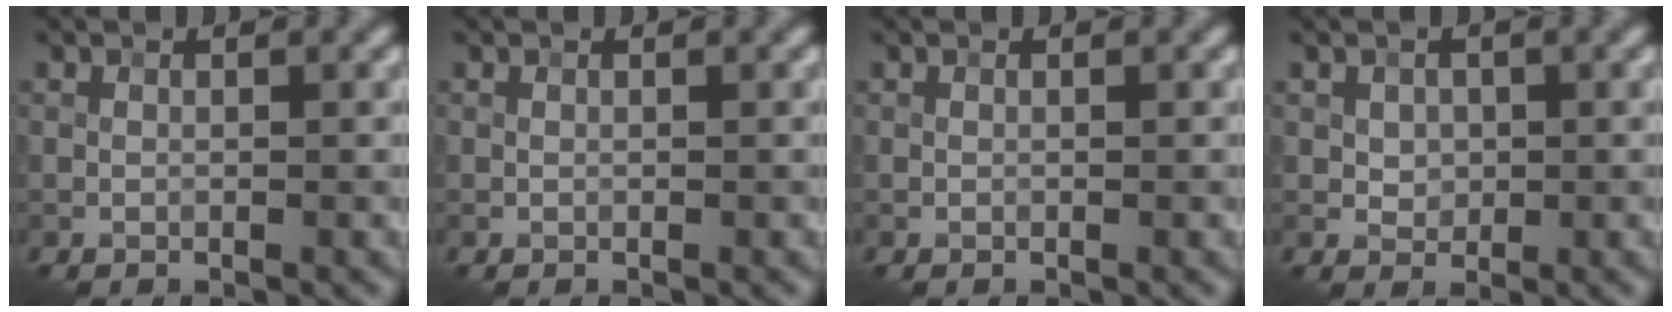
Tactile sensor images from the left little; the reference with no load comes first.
{"total": 0.0}
{"total": 0.0}
{"total": 1.4, "force": [0.3, 1.2, 0.7], "torque": [-0.012, -0.003, 0.008]}